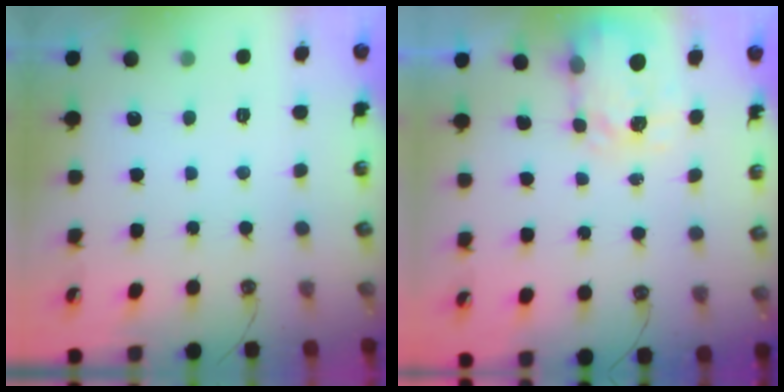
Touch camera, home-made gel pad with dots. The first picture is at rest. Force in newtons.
{"total": 3.8, "press": 3.7, "slide": 0.5}